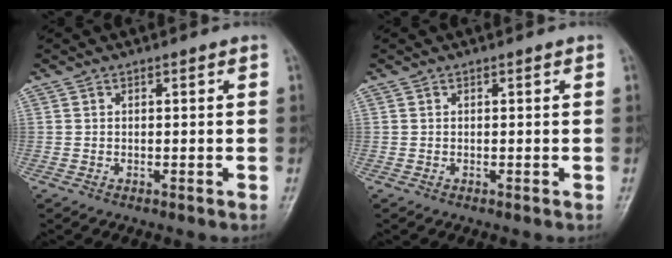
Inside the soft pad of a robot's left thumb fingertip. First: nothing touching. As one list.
[{"total": 0.0}]